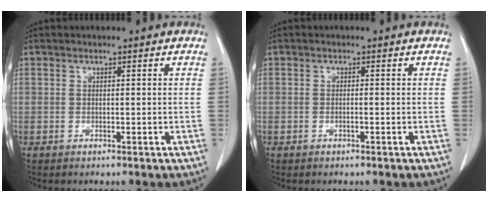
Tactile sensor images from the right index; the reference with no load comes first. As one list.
[{"total": 0.5, "force": [-0.3, 0.0, 0.4], "torque": [-0.008, 0.001, -0.005]}]